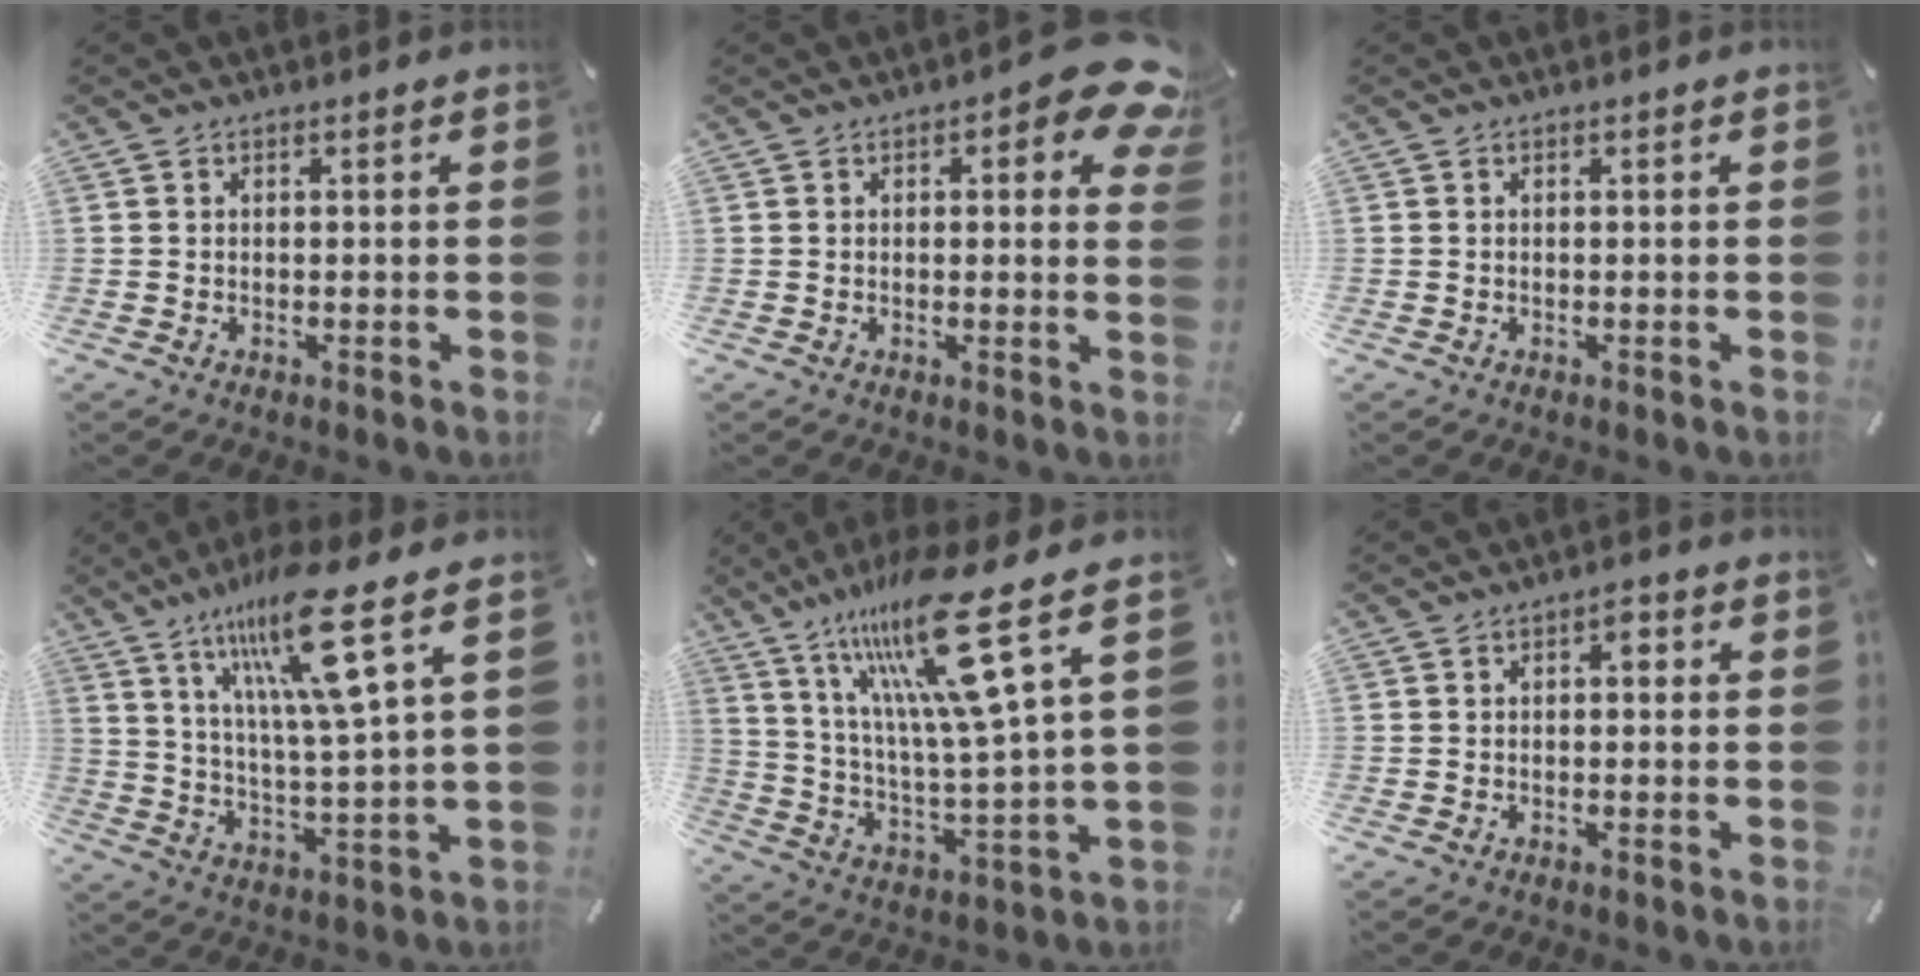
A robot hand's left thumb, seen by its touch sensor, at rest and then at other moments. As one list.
[{"total": 9.4, "force": [3.7, 4.2, 7.6], "torque": [-0.081, -0.021, 0.059]}, {"total": 0.0}, {"total": 17.1, "force": [10.3, 2.2, 13.4], "torque": [-0.249, -0.046, 0.157]}, {"total": 21.6, "force": [13.0, 2.8, 17.0], "torque": [-0.333, -0.080, 0.191]}, {"total": 2.2, "force": [-0.2, 1.2, 1.9], "torque": [-0.024, 0.005, -0.011]}]